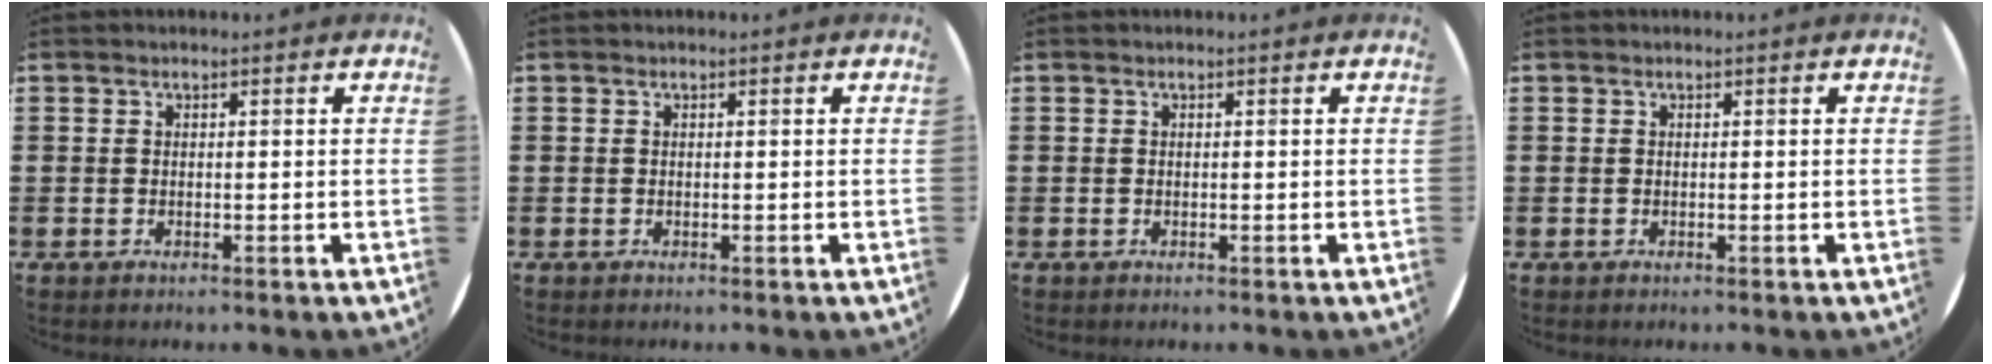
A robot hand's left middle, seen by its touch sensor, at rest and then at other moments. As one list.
[{"total": 0.0}, {"total": 0.0}, {"total": 0.0}]